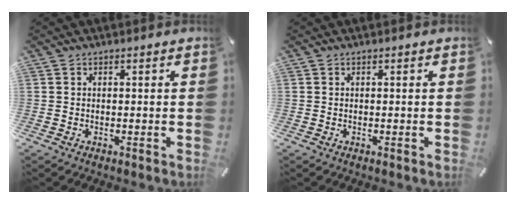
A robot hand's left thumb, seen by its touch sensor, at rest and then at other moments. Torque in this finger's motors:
{"motor_torque": [-0.02, -0.02, 0.04, -0.05, 0.00]}